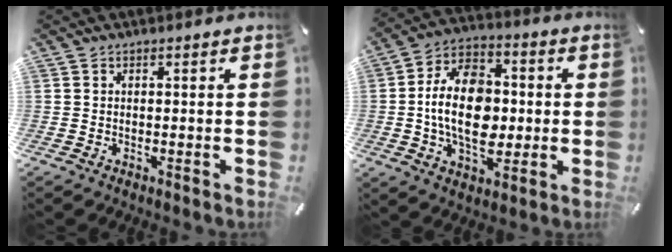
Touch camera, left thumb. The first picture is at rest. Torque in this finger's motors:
{"motor_torque": [1.67, 3.33, 1.34, -0.84, 0.65]}